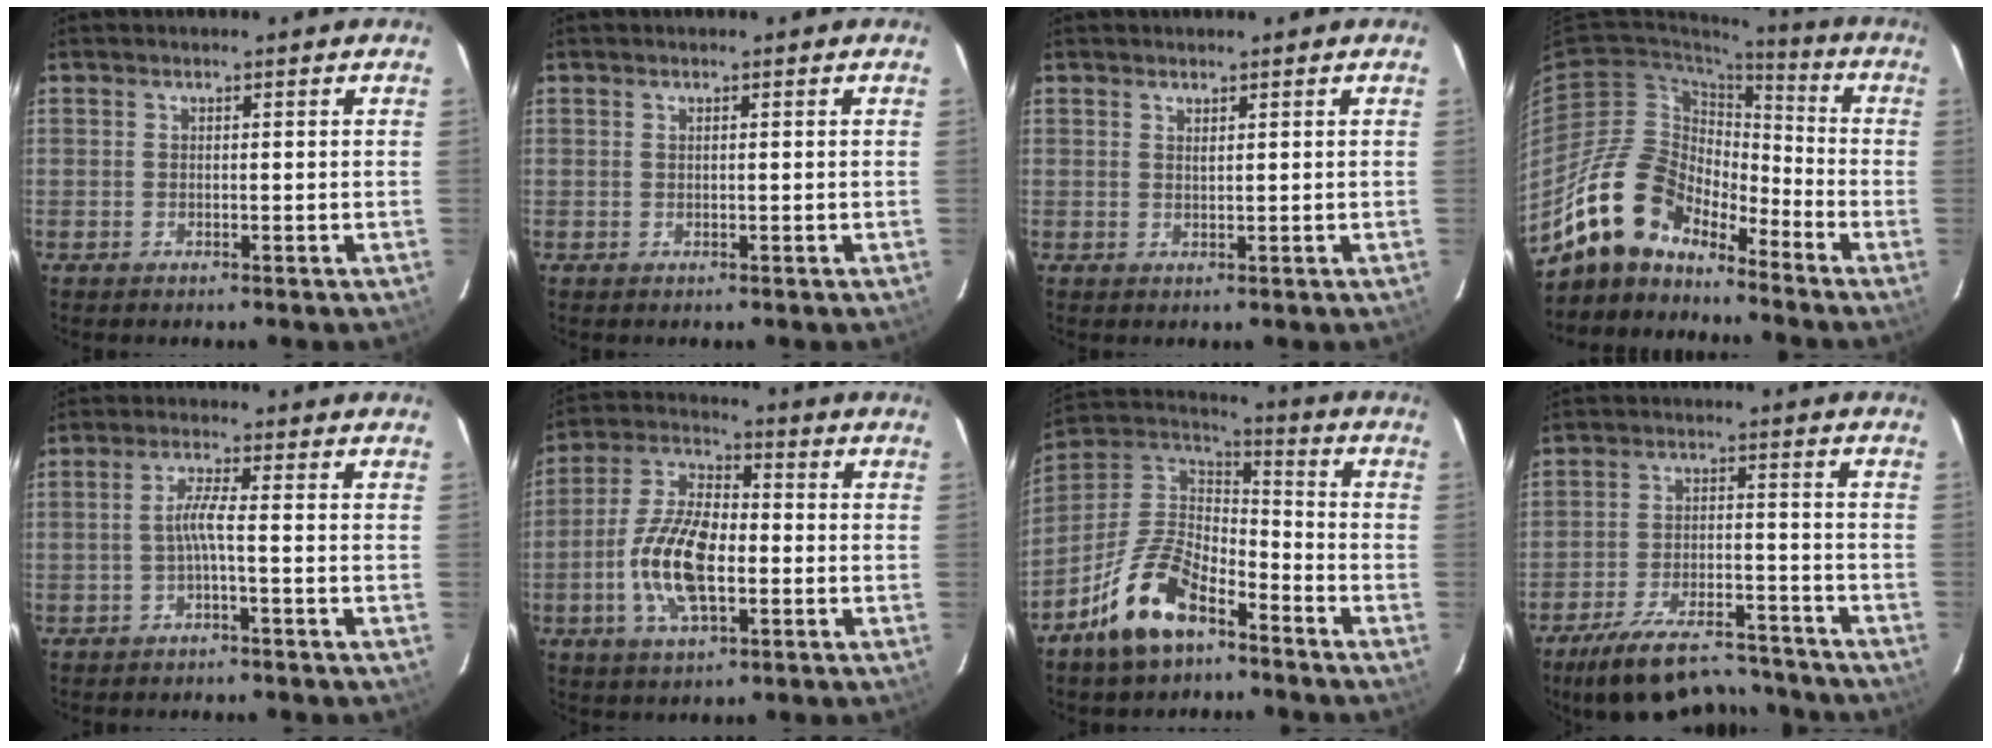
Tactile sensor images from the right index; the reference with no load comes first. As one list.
[{"total": 0.0}, {"total": 0.9, "force": [0.8, 0.1, 0.4], "torque": [-0.007, 0.000, 0.014]}, {"total": 14.9, "force": [-12.0, 6.8, 5.8], "torque": [-0.108, 0.014, -0.227]}, {"total": 3.0, "force": [-1.2, -0.4, 2.7], "torque": [-0.057, 0.003, -0.021]}, {"total": 13.4, "force": [-3.1, 6.0, 11.6], "torque": [-0.244, 0.004, -0.060]}, {"total": 15.4, "force": [-9.7, 6.9, 9.8], "torque": [-0.211, 0.011, -0.182]}, {"total": 19.1, "force": [-16.2, 5.9, 8.1], "torque": [-0.163, -0.001, -0.234]}]